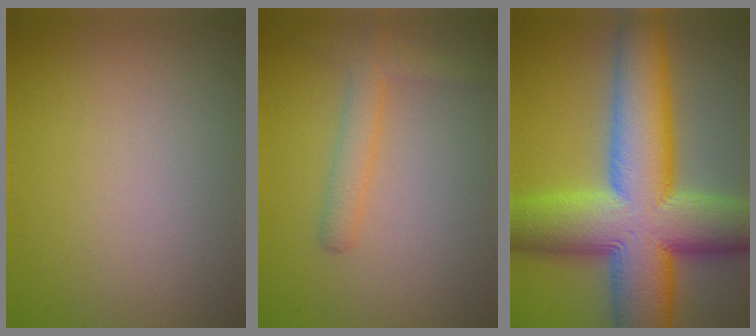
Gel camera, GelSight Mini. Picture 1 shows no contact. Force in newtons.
{"total": 2.5, "press": 2.5, "slide": 0.0}
{"total": 15.8, "press": 15.8, "slide": 0.3}